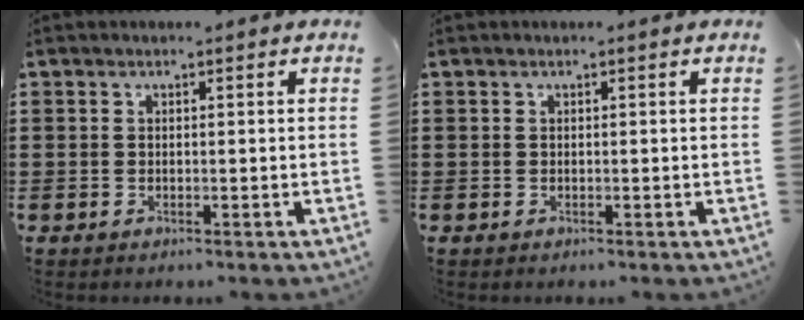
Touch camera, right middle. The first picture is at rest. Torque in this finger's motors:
{"motor_torque": [-0.12, -0.41, 0.00, 0.02]}